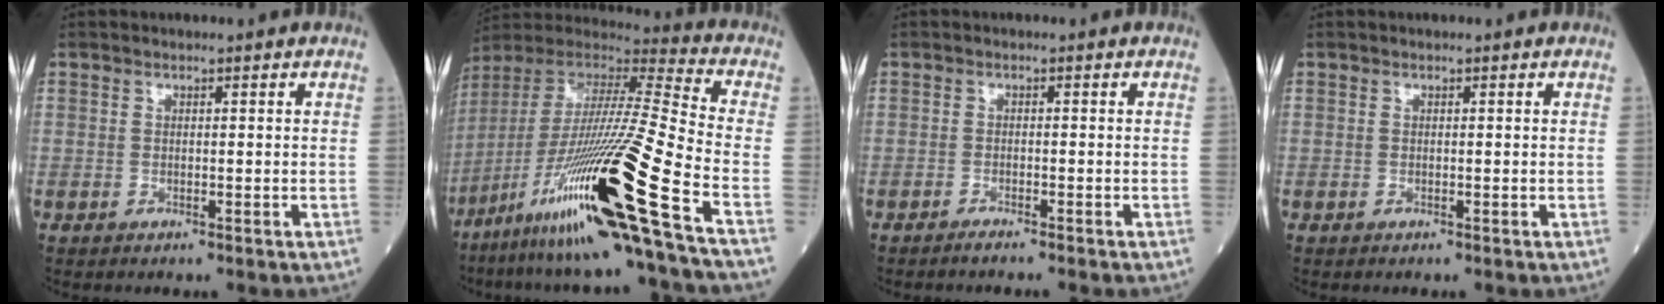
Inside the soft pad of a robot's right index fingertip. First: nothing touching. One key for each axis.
{"total": 27.6, "fx": -13.8, "fy": -1.3, "fz": 23.8, "tx": -0.455, "ty": -0.051, "tz": -0.256}
{"total": 1.7, "fx": -1.5, "fy": -0.3, "fz": 0.8, "tx": -0.012, "ty": 0.002, "tz": -0.020}
{"total": 0.0}